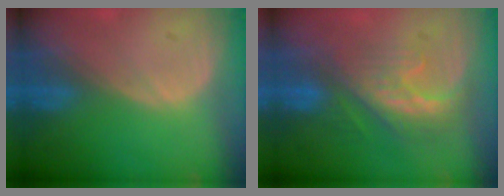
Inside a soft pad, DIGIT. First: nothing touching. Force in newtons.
{"total": 8.4, "press": 7.2, "slide": 4.2}